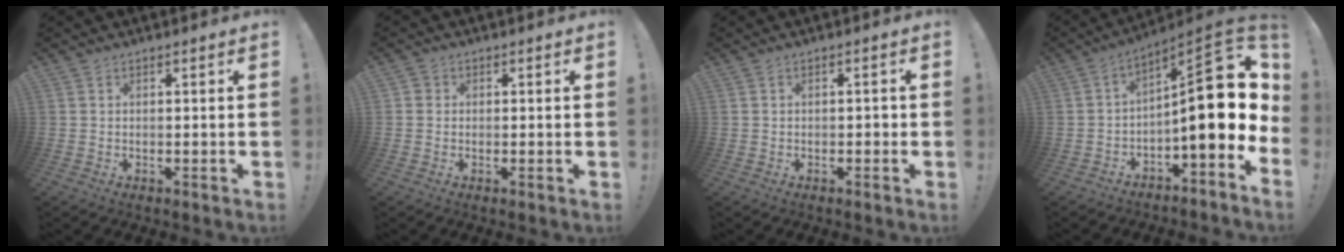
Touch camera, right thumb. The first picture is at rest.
{"total": 1.5, "force": [-0.2, 1.5, 0.3], "torque": [-0.009, 0.008, -0.002]}
{"total": 1.2, "force": [-0.9, 0.6, 0.6], "torque": [-0.009, 0.004, -0.017]}
{"total": 19.7, "force": [0.6, 6.2, 18.7], "torque": [-0.253, -0.010, 0.012]}